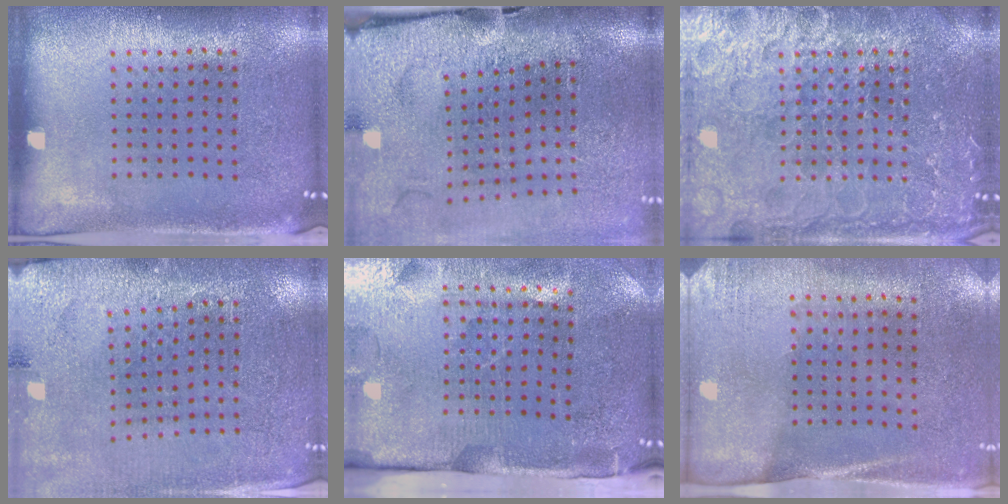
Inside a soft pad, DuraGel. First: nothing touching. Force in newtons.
{"total": 4.4, "press": 3.4, "slide": 2.7}
{"total": 7.0, "press": 6.9, "slide": 0.8}
{"total": 2.8, "press": 2.8, "slide": 0.3}
{"total": 4.5, "press": 3.7, "slide": 2.7}
{"total": 2.6, "press": 2.3, "slide": 1.3}